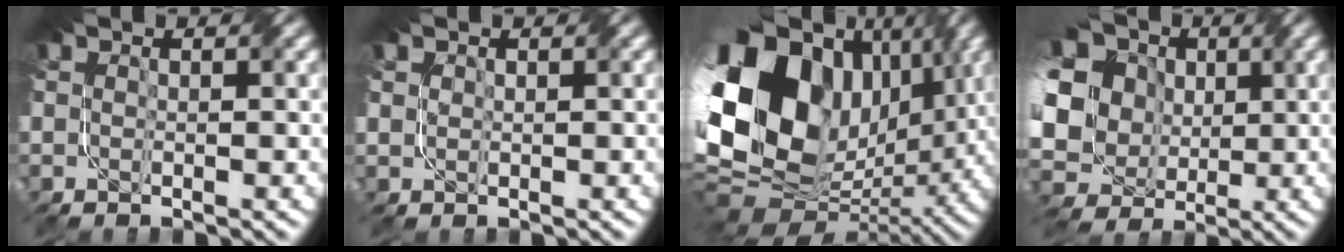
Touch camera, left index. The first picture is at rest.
{"total": 0.5, "force": [0.2, 0.5, 0.1], "torque": [-0.010, -0.002, 0.010]}
{"total": 18.6, "force": [2.0, 13.1, 13.0], "torque": [-0.307, 0.005, 0.032]}
{"total": 17.9, "force": [1.6, 15.3, 9.1], "torque": [-0.237, 0.030, -0.008]}